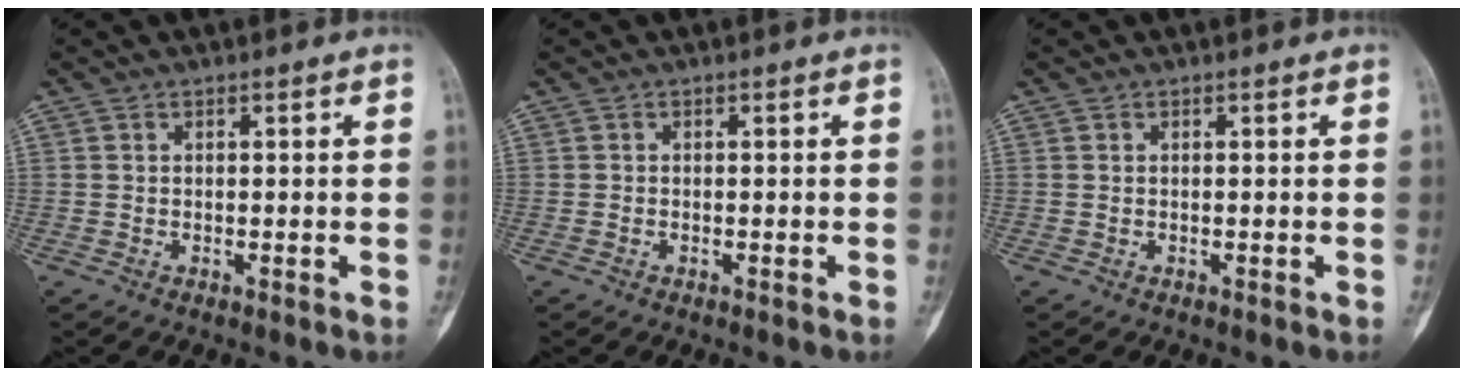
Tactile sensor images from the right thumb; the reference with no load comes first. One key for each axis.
{"total": 0.0}
{"total": 0.0}